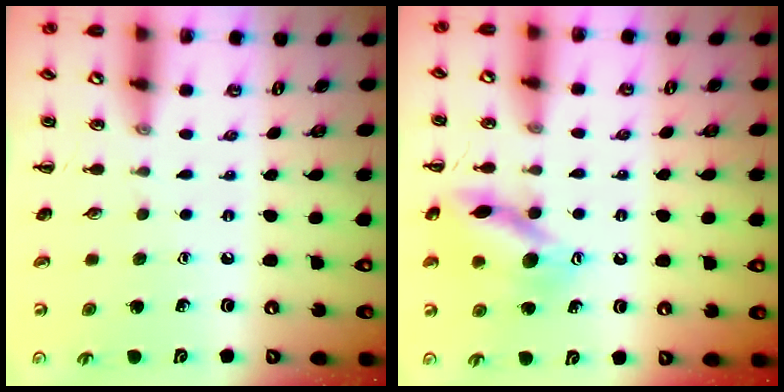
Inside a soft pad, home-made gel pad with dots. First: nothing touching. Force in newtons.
{"total": 13.9, "press": 13.9, "slide": 1.3}